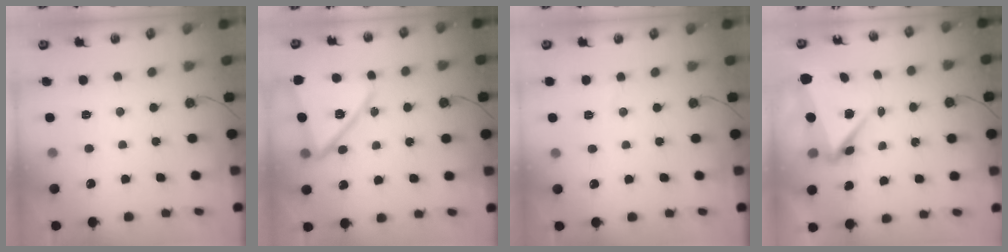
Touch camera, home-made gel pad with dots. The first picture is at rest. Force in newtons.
{"total": 15.3, "press": 15.2, "slide": 1.0}
{"total": 2.7, "press": 2.5, "slide": 1.1}
{"total": 6.3, "press": 5.9, "slide": 2.2}